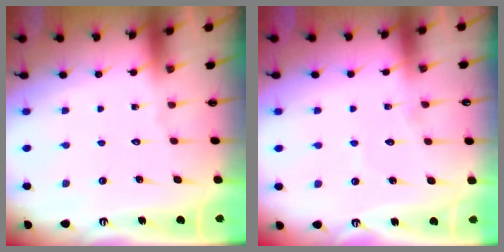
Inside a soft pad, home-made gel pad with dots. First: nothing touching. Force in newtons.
{"total": 4.7, "press": 4.7, "slide": 0.3}